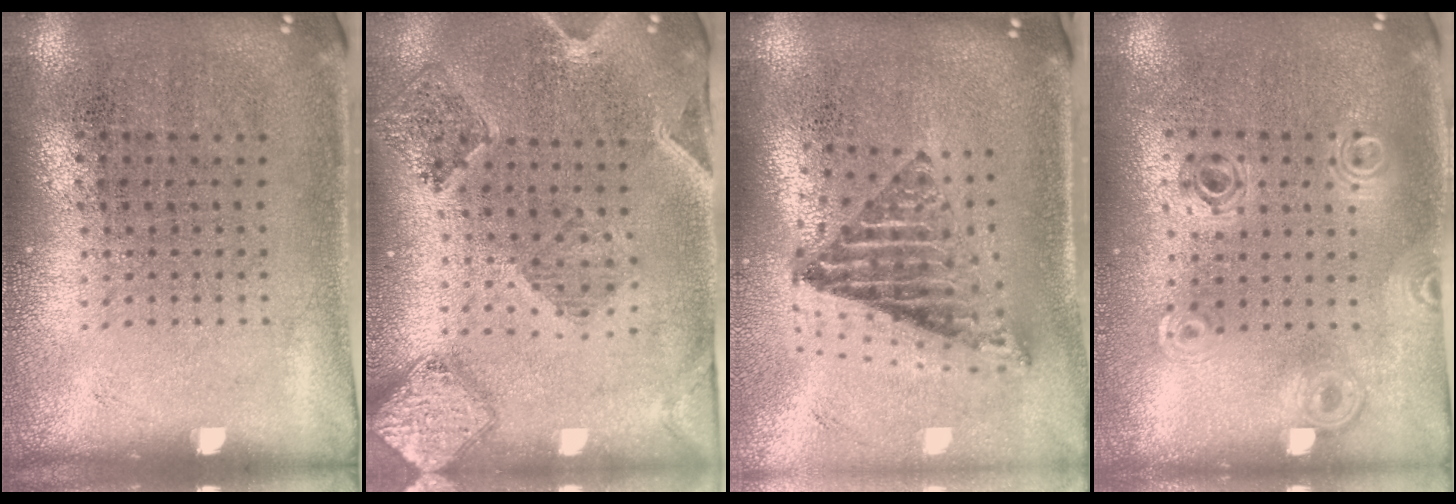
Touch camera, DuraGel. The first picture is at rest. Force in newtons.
{"total": 1.6, "press": 1.5, "slide": 0.3}
{"total": 1.6, "press": 1.3, "slide": 1.0}
{"total": 0.9, "press": 0.9, "slide": 0.1}